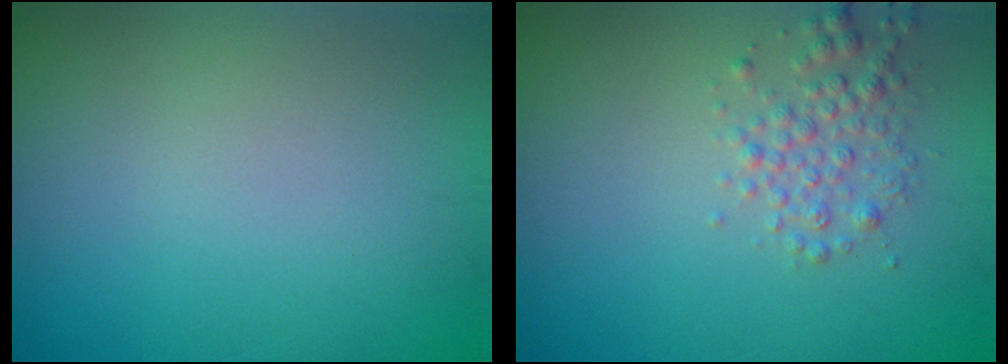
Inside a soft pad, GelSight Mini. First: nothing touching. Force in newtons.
{"total": 2.2, "press": 2.2, "slide": 0.0}